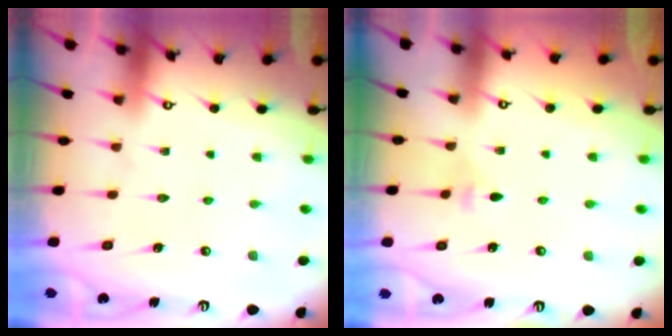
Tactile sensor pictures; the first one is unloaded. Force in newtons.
{"total": 3.6, "press": 3.5, "slide": 0.8}